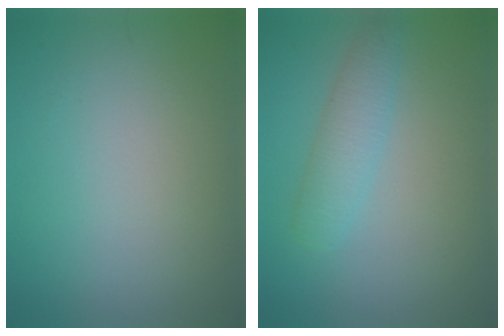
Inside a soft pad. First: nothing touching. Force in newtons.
{"total": 3.0, "press": 3.0, "slide": 0.1}